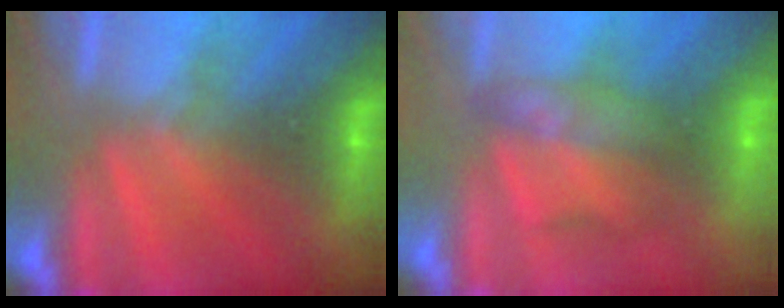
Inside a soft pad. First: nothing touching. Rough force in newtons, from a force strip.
{"total": 2.3}